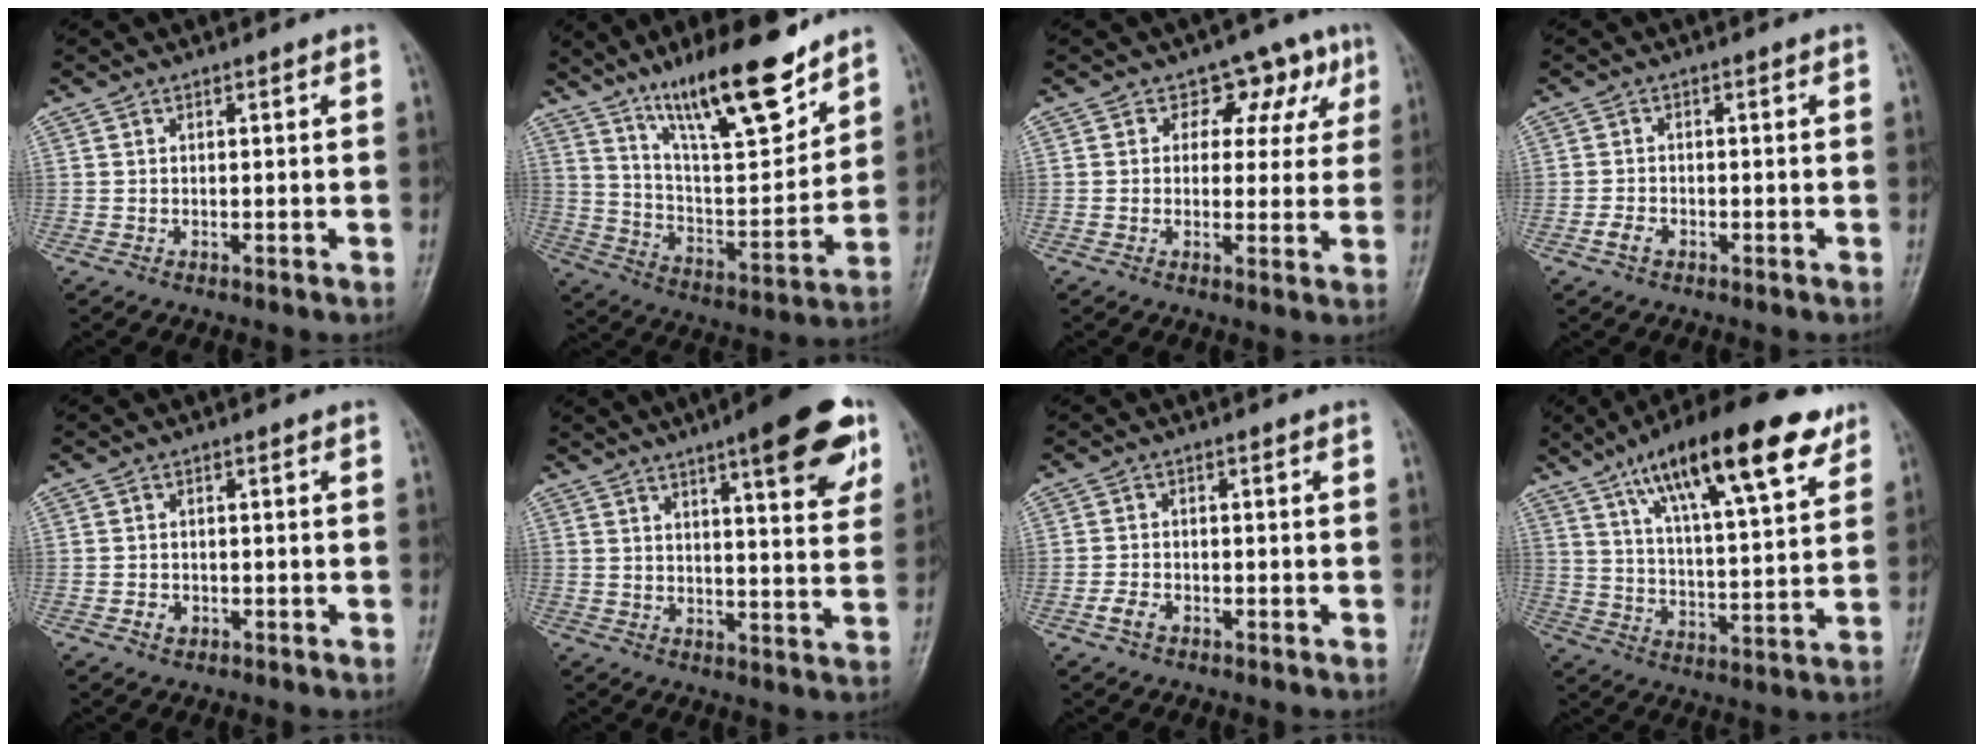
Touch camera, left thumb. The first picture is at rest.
{"total": 19.9, "force": [13.7, 5.2, 13.4], "torque": [-0.184, -0.078, 0.240]}
{"total": 7.8, "force": [3.3, 5.9, 3.9], "torque": [0.005, -0.002, 0.036]}
{"total": 2.3, "force": [-1.3, 1.4, 1.2], "torque": [-0.025, 0.008, -0.025]}
{"total": 1.8, "force": [-0.9, 1.4, 0.8], "torque": [-0.009, 0.005, -0.013]}
{"total": 15.4, "force": [8.5, 3.6, 12.3], "torque": [-0.136, -0.033, 0.113]}
{"total": 2.6, "force": [-1.6, 1.6, 1.4], "torque": [-0.029, 0.009, -0.030]}
{"total": 22.5, "force": [13.0, 6.4, 17.2], "torque": [-0.255, -0.029, 0.212]}